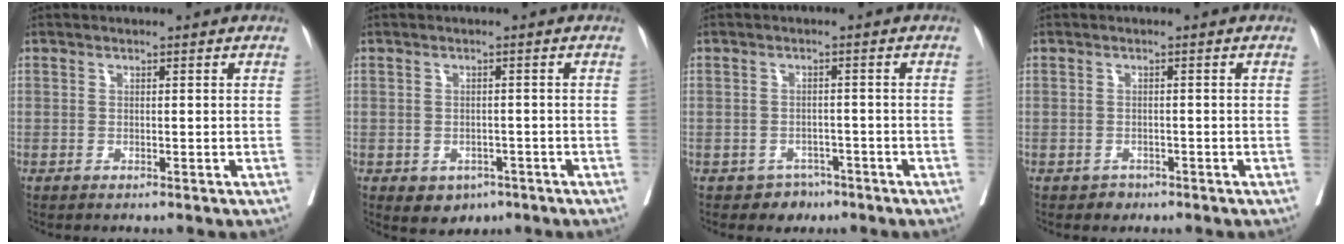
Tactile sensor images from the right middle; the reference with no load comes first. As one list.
[{"total": 4.0, "force": [-2.2, 3.0, 1.5], "torque": [-0.011, 0.002, -0.022]}, {"total": 2.8, "force": [-1.9, 2.1, 0.1], "torque": [-0.002, 0.011, -0.023]}, {"total": 1.2, "force": [-0.8, 0.9, 0.0], "torque": [0.002, 0.004, -0.011]}]